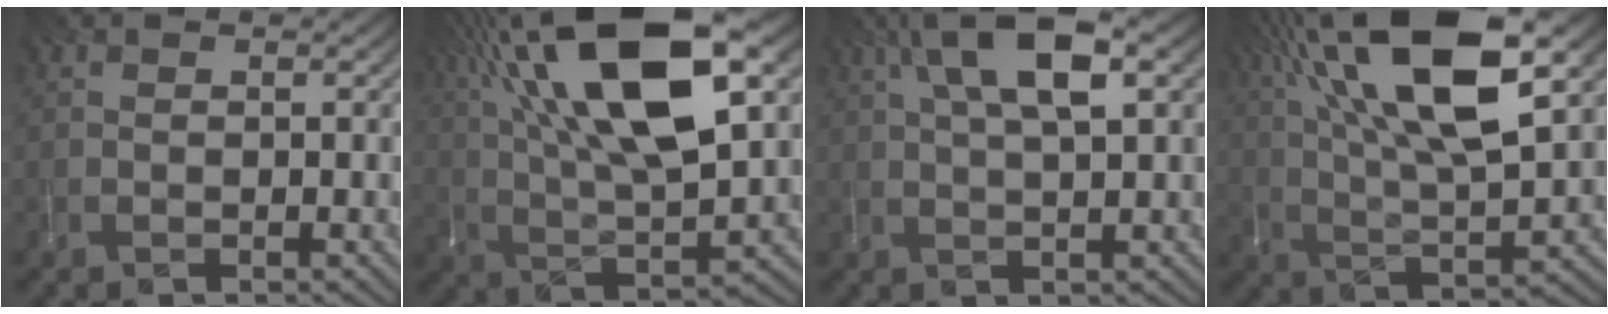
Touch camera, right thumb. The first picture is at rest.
{"total": 19.4, "force": [8.7, 6.7, 16.0], "torque": [-0.323, 0.040, 0.147]}
{"total": 9.2, "force": [3.9, 2.7, 7.9], "torque": [-0.152, 0.027, 0.067]}
{"total": 17.6, "force": [8.3, 5.6, 14.5], "torque": [-0.304, 0.032, 0.144]}